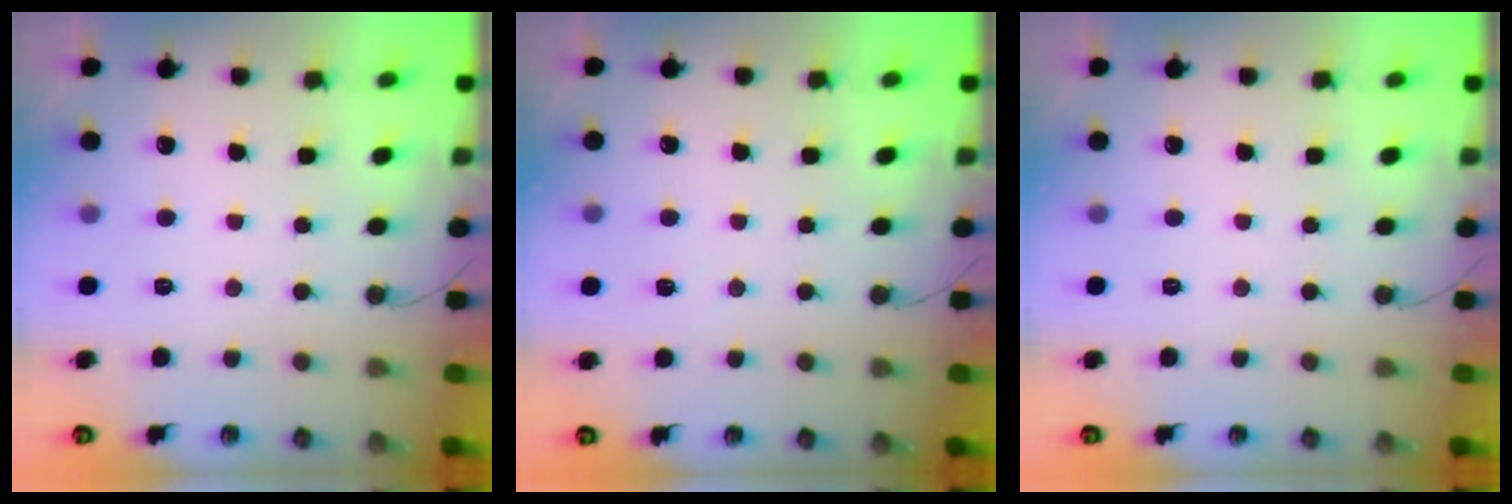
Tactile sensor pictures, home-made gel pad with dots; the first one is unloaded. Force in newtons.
{"total": 3.5, "press": 1.7, "slide": 3.1}
{"total": 0.0}